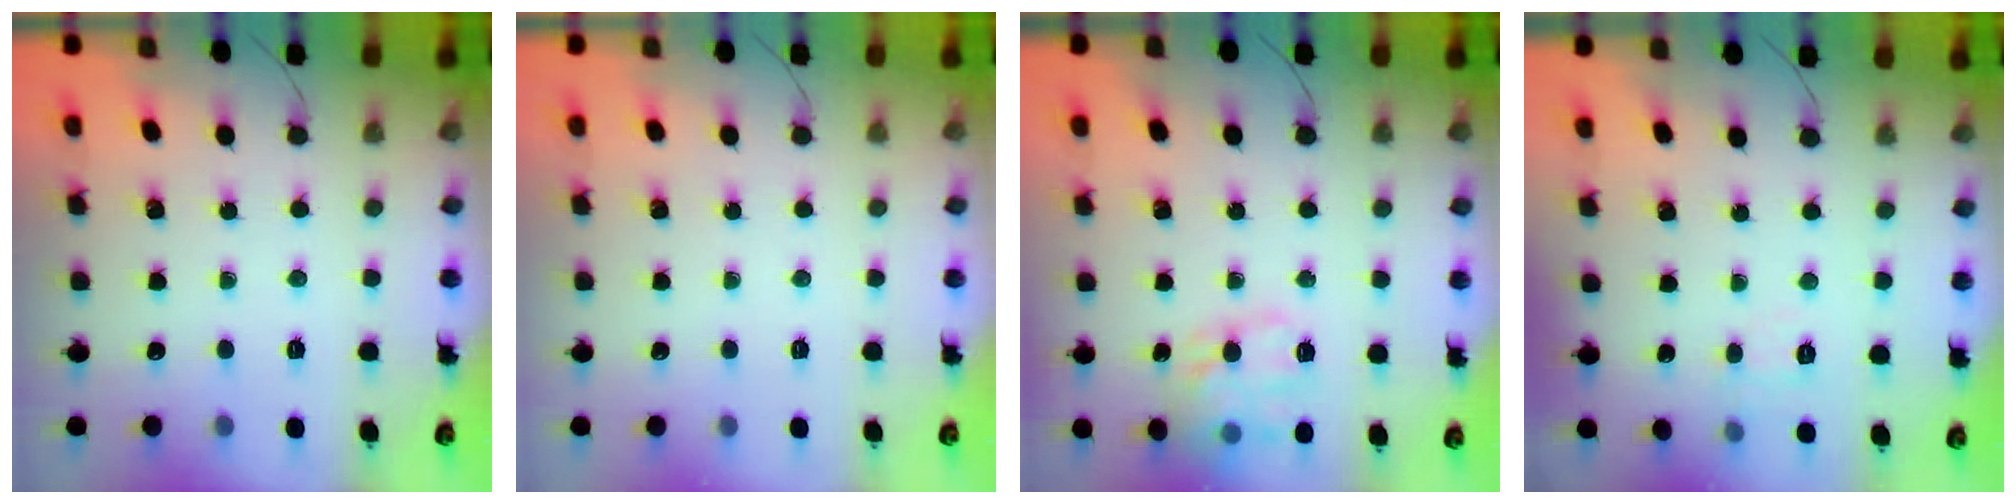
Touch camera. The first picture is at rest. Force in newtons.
{"total": 0.0}
{"total": 14.8, "press": 14.8, "slide": 0.8}
{"total": 4.9, "press": 4.7, "slide": 1.4}